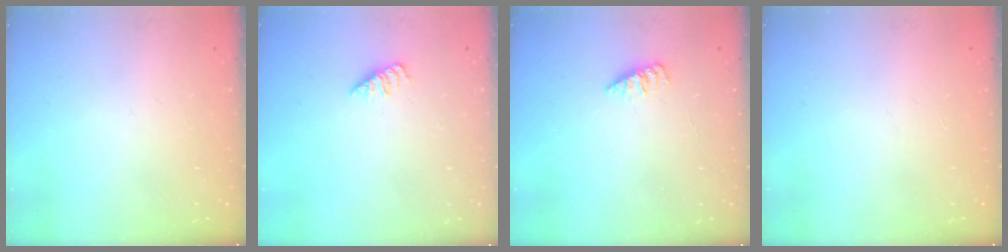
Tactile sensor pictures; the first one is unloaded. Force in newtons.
{"total": 1.4, "press": 1.3, "slide": 0.3}
{"total": 2.0, "press": 2.0, "slide": 0.4}
{"total": 0.0}